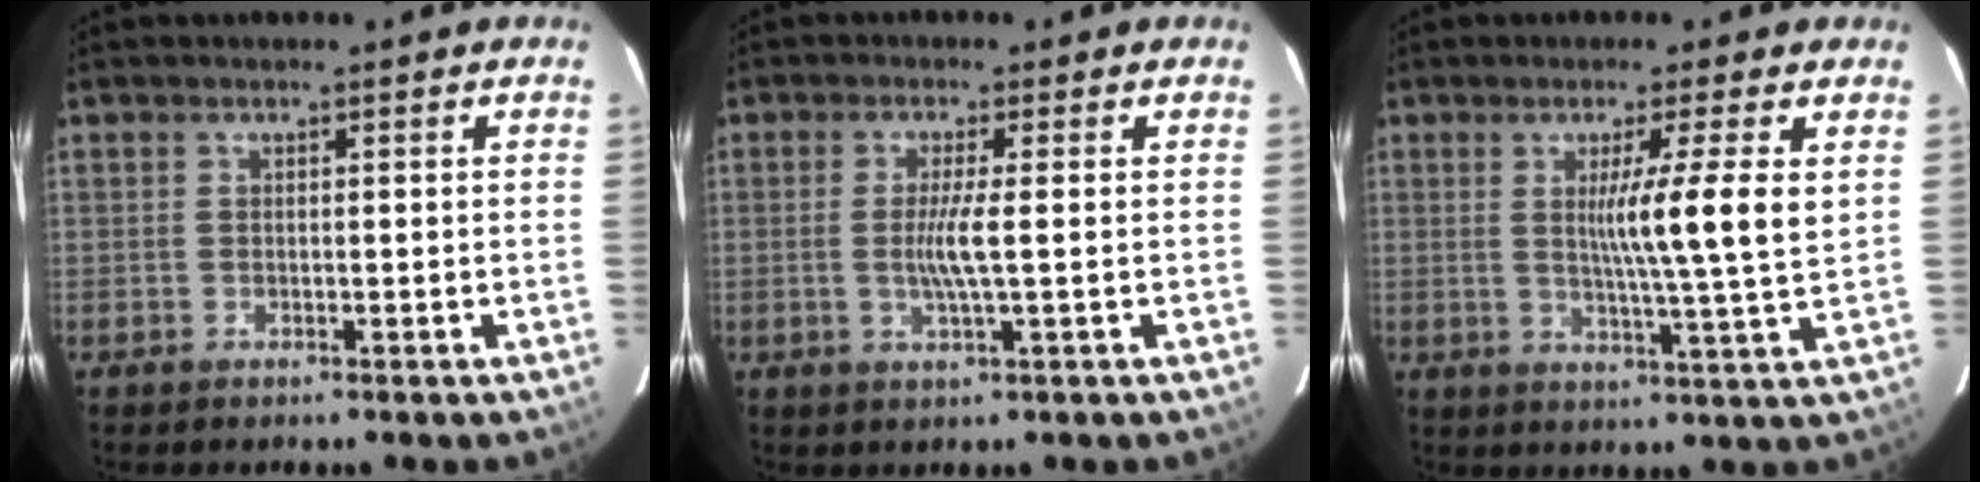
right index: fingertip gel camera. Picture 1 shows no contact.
{"total": 4.1, "force": [-0.1, -0.4, 4.1], "torque": [-0.086, -0.008, -0.003]}
{"total": 8.3, "force": [2.1, -1.5, 7.9], "torque": [-0.128, -0.015, 0.033]}